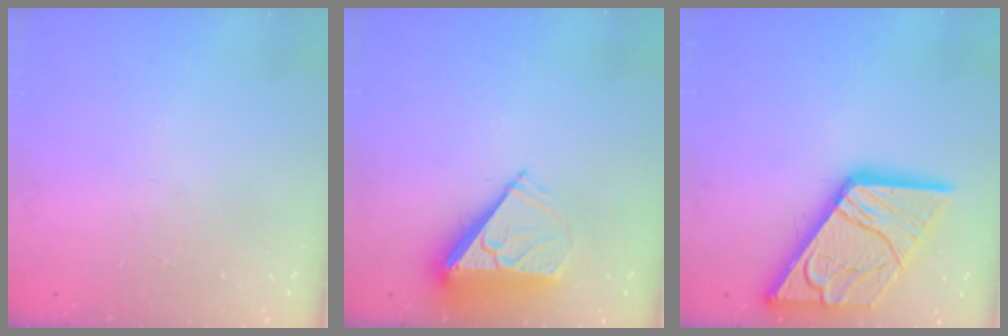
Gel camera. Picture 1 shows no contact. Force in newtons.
{"total": 7.6, "press": 7.5, "slide": 1.2}
{"total": 22.7, "press": 22.6, "slide": 2.7}